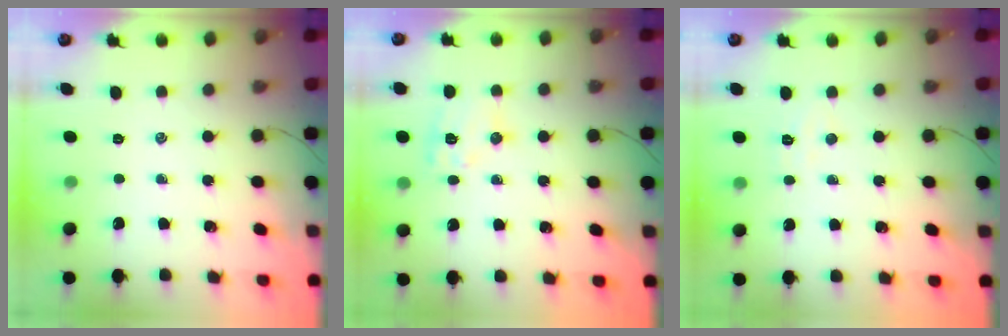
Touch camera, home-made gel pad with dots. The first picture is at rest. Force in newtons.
{"total": 11.1, "press": 11.1, "slide": 0.6}
{"total": 3.8, "press": 3.7, "slide": 0.8}